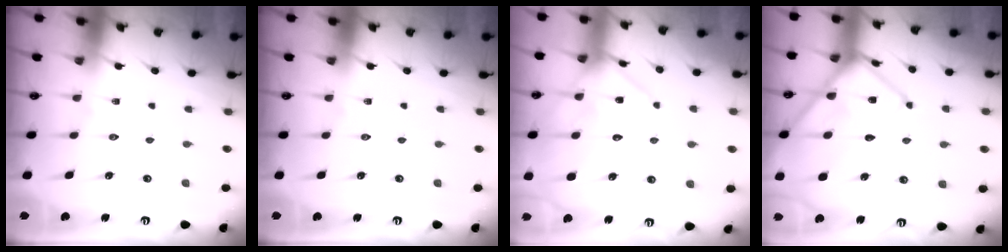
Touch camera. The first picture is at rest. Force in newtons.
{"total": 0.0}
{"total": 14.1, "press": 14.1, "slide": 1.1}
{"total": 15.1, "press": 15.0, "slide": 1.6}